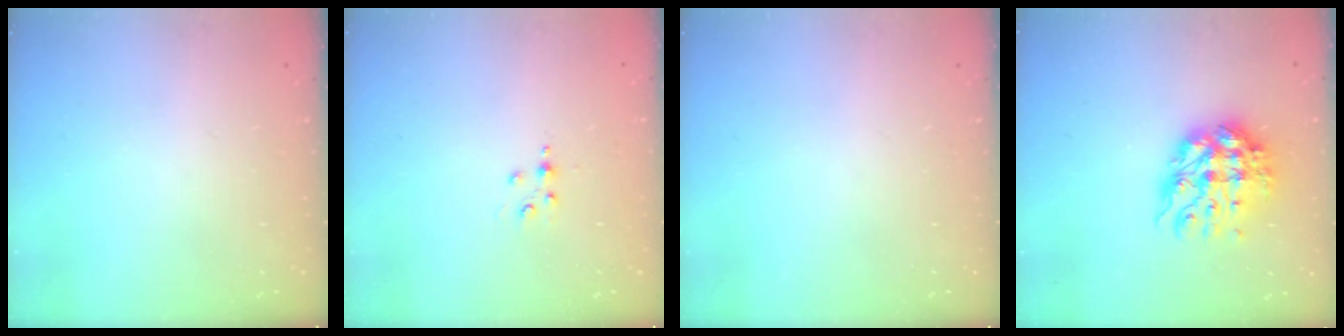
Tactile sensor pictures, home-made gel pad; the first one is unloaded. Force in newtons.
{"total": 2.8, "press": 2.8, "slide": 0.4}
{"total": 0.0}
{"total": 11.4, "press": 11.3, "slide": 0.9}